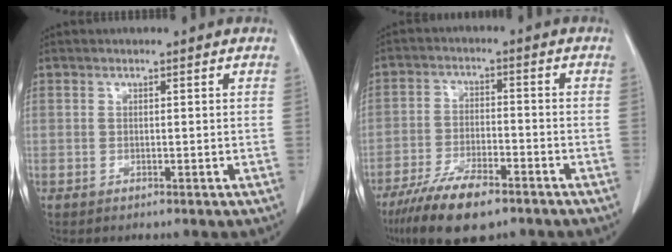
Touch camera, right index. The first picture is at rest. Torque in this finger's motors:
{"motor_torque": [-0.03, -0.12, 0.24, 0.05]}